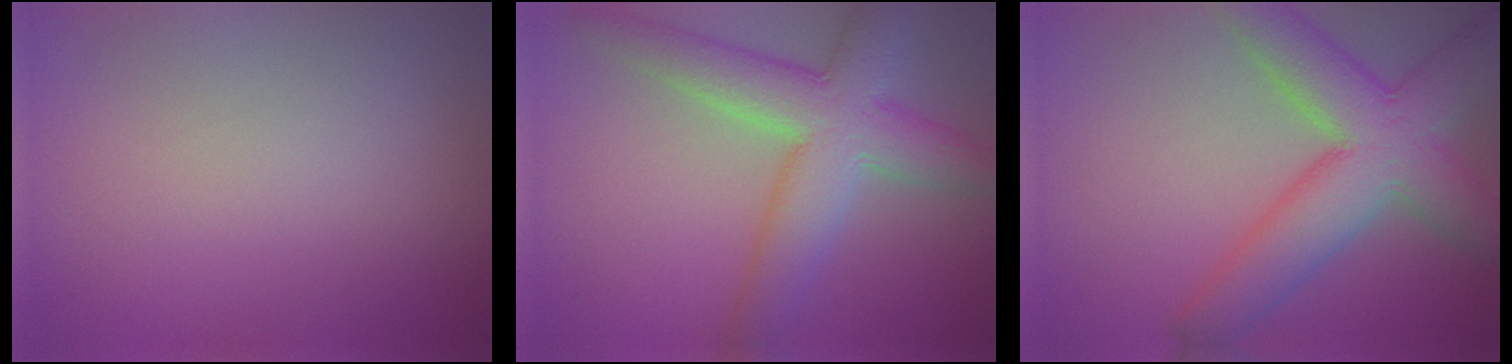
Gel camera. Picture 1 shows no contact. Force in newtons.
{"total": 7.8, "press": 7.8, "slide": 0.3}
{"total": 9.4, "press": 9.4, "slide": 0.4}